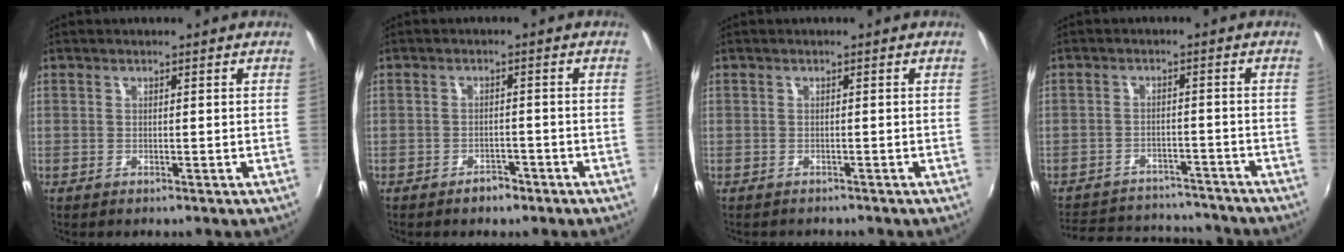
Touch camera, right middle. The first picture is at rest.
{"total": 2.7, "force": [-2.1, 1.4, 0.9], "torque": [-0.022, 0.002, -0.028]}
{"total": 1.3, "force": [-1.2, 0.5, 0.1], "torque": [-0.008, -0.003, -0.017]}
{"total": 16.1, "force": [-13.9, 6.5, 4.9], "torque": [-0.123, 0.033, -0.180]}